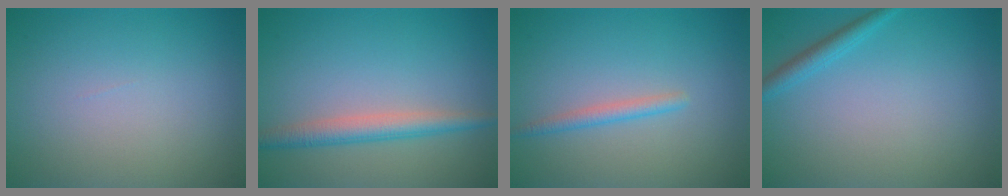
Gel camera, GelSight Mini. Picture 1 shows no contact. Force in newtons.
{"total": 2.9, "press": 2.9, "slide": 0.1}
{"total": 1.5, "press": 1.5, "slide": 0.1}
{"total": 1.6, "press": 1.6, "slide": 0.1}